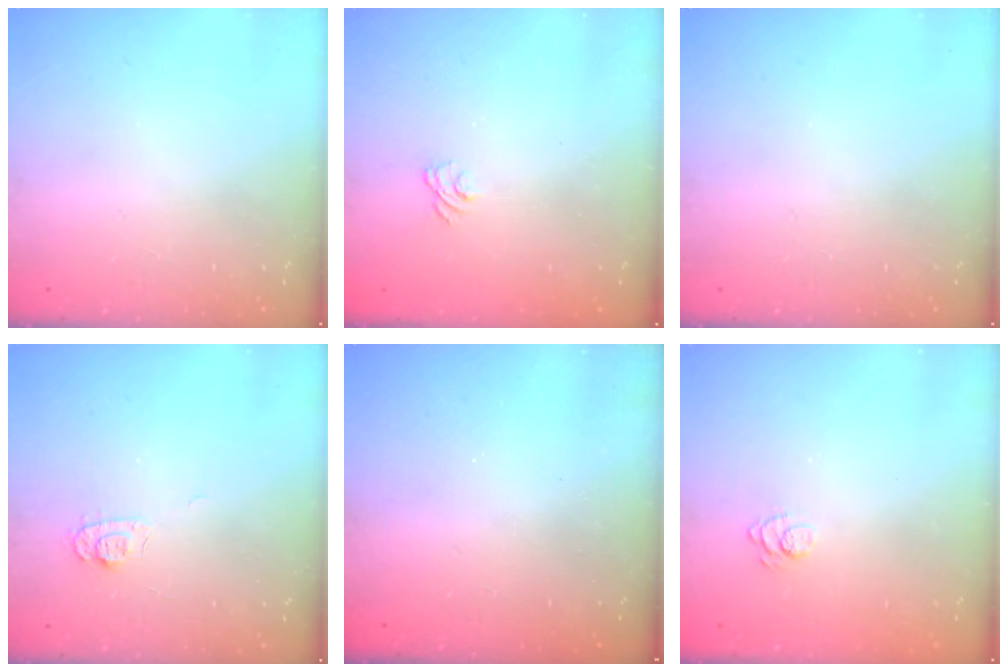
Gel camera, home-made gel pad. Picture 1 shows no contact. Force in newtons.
{"total": 1.5, "press": 0.9, "slide": 1.2}
{"total": 0.0}
{"total": 6.1, "press": 6.1, "slide": 0.7}
{"total": 2.3, "press": 2.2, "slide": 0.8}
{"total": 2.1, "press": 1.6, "slide": 1.3}